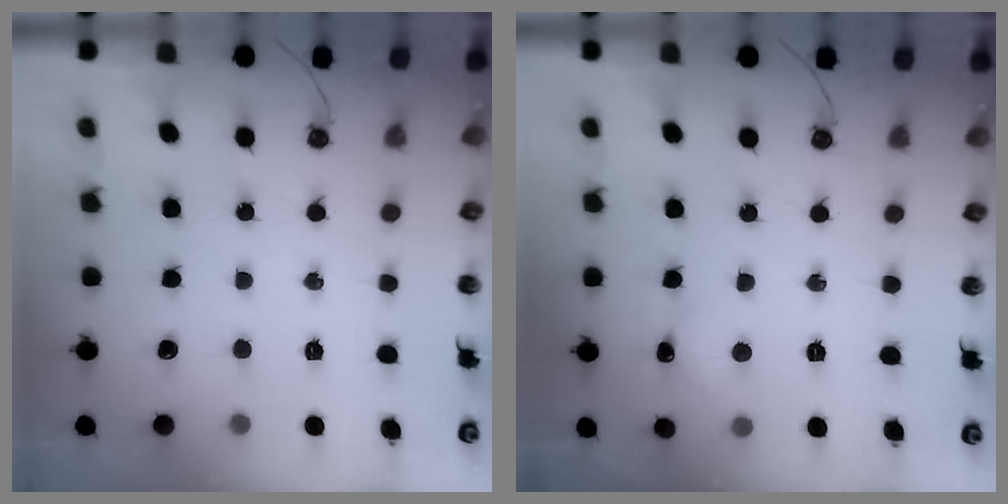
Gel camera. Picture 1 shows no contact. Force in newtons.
{"total": 2.7, "press": 2.6, "slide": 0.5}